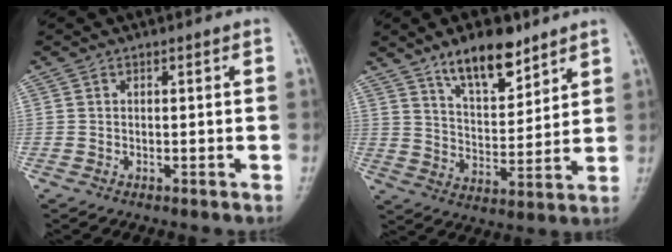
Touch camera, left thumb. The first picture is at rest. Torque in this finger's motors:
{"motor_torque": [1.69, 1.64, 0.19, -0.21, 0.04]}